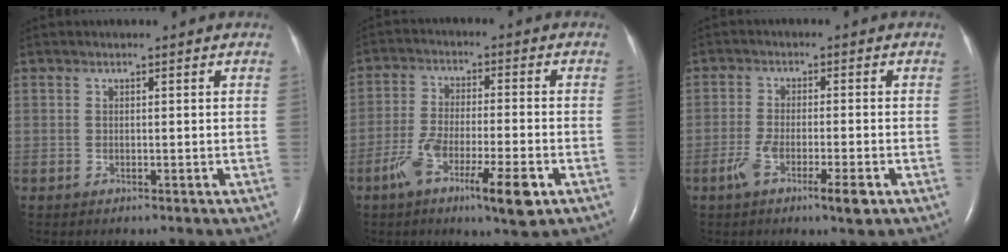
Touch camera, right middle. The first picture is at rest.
{"total": 10.9, "force": [-5.5, 1.5, 9.3], "torque": [-0.168, -0.014, -0.092]}
{"total": 6.1, "force": [-3.1, 0.8, 5.2], "torque": [-0.097, -0.009, -0.054]}